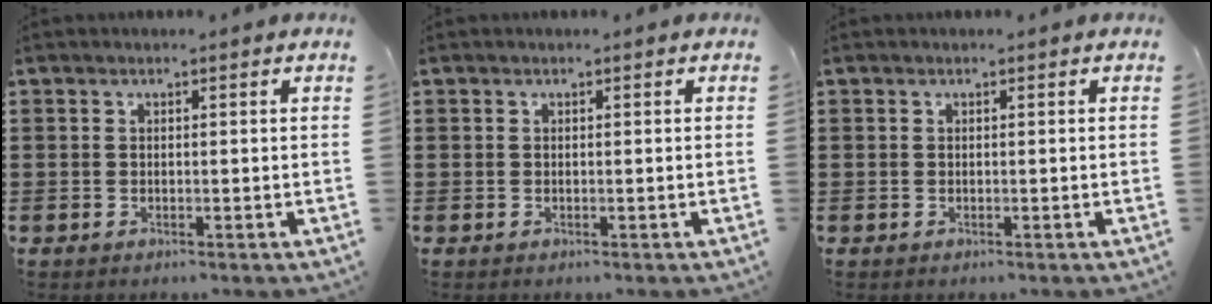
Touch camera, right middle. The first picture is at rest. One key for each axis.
{"total": 0.0}
{"total": 0.0}